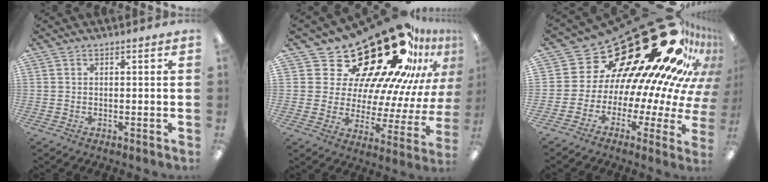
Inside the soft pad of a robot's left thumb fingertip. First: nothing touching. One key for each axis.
{"total": 29.8, "fx": 20.6, "fy": 13.1, "fz": 17.1, "tx": -0.242, "ty": -0.163, "tz": 0.371}
{"total": 32.9, "fx": 19.8, "fy": 14.9, "fz": 21.7, "tx": -0.279, "ty": -0.204, "tz": 0.390}